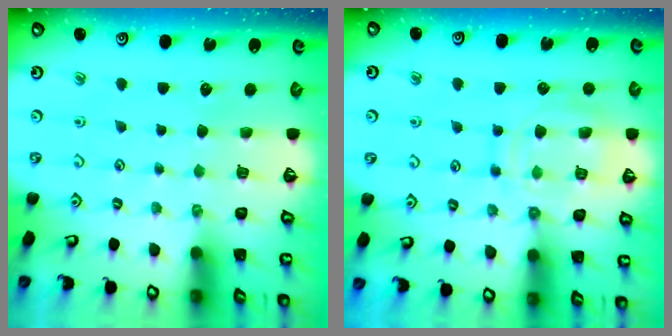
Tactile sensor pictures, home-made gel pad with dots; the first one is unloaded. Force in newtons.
{"total": 12.9, "press": 12.8, "slide": 1.1}